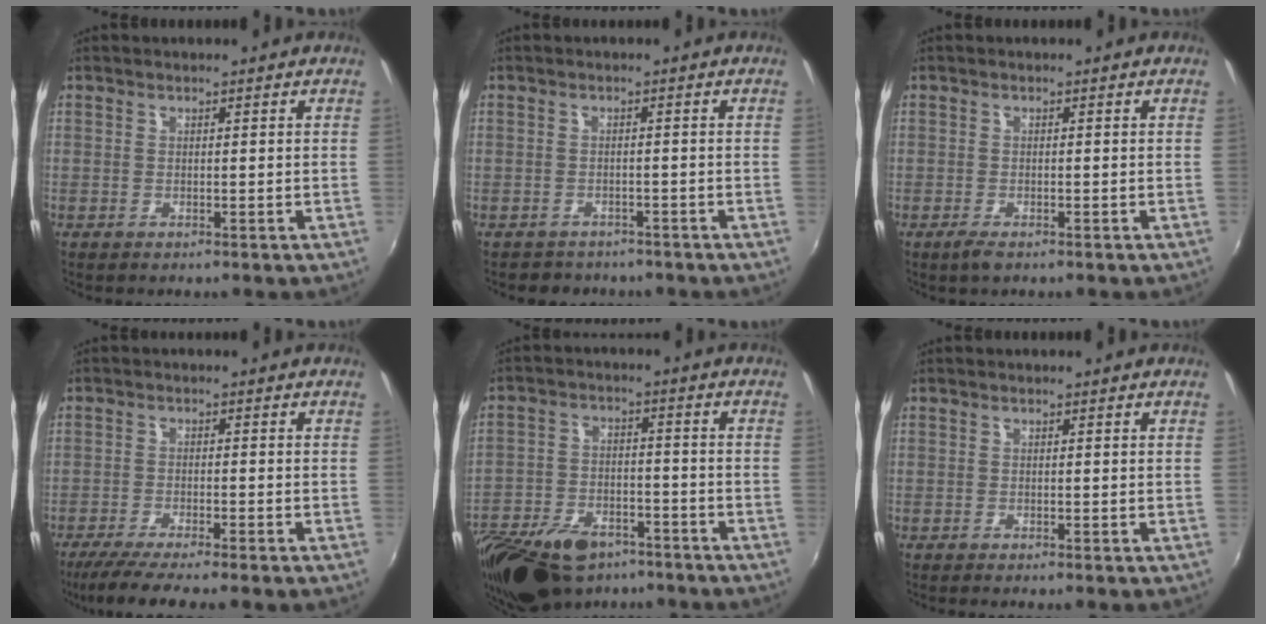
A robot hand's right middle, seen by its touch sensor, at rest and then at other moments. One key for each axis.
{"total": 3.8, "fx": -3.2, "fy": 2.1, "fz": 0.3, "tx": -0.015, "ty": -0.003, "tz": -0.049}
{"total": 2.1, "fx": -1.5, "fy": 0.8, "fz": 1.4, "tx": -0.029, "ty": -0.006, "tz": -0.027}
{"total": 7.4, "fx": -6.1, "fy": -0.5, "fz": 4.2, "tx": -0.092, "ty": -0.022, "tz": -0.105}
{"total": 20.4, "fx": -14.1, "fy": 10.4, "fz": 10.5, "tx": -0.244, "ty": -0.024, "tz": -0.233}
{"total": 0.0}